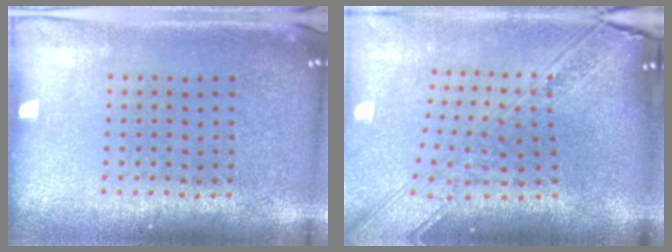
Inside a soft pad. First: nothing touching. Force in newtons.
{"total": 3.5, "press": 2.6, "slide": 2.4}